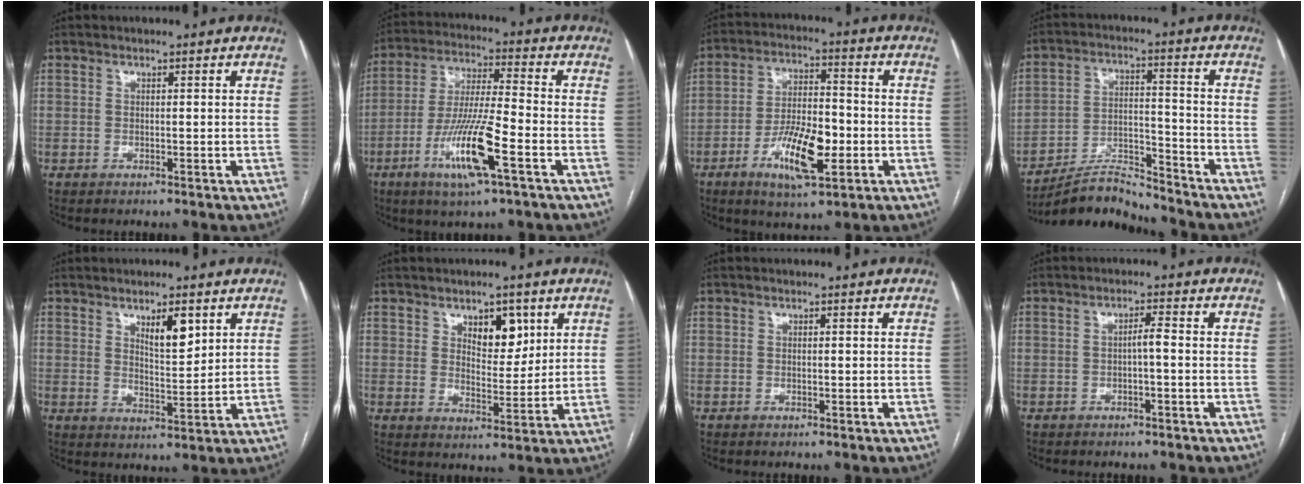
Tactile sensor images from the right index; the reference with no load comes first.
{"total": 12.9, "force": [-5.4, 0.9, 11.7], "torque": [-0.229, -0.015, -0.099]}
{"total": 11.4, "force": [-4.1, 3.6, 10.0], "torque": [-0.185, 0.002, -0.068]}
{"total": 8.8, "force": [-8.7, 0.9, 1.3], "torque": [-0.019, 0.016, -0.156]}
{"total": 5.5, "force": [3.0, 1.5, 4.4], "torque": [-0.075, -0.006, 0.054]}
{"total": 6.4, "force": [3.2, 3.2, 4.6], "torque": [-0.066, 0.000, 0.054]}
{"total": 0.0}
{"total": 1.8, "force": [-0.5, 0.1, 1.8], "torque": [-0.027, 0.004, -0.009]}